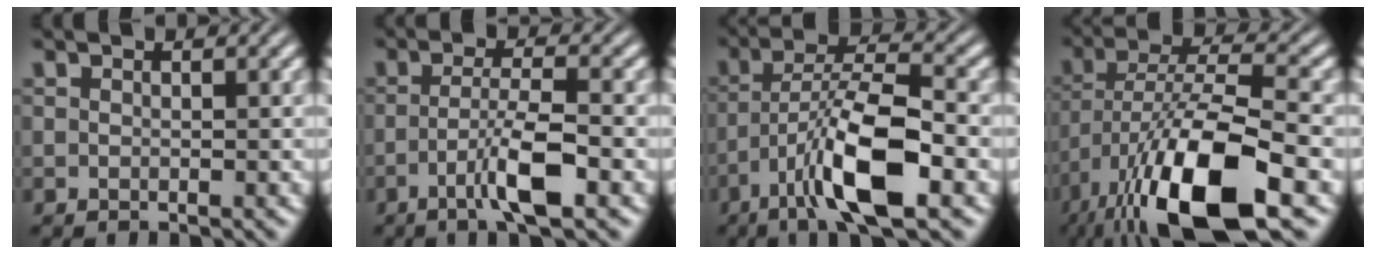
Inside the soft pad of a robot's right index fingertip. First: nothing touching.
{"total": 4.3, "force": [-1.7, -0.1, 3.9], "torque": [-0.062, -0.011, -0.023]}
{"total": 7.5, "force": [-1.3, 2.2, 7.1], "torque": [-0.120, -0.015, -0.016]}
{"total": 11.2, "force": [-3.5, 4.7, 9.5], "torque": [-0.189, -0.044, -0.029]}